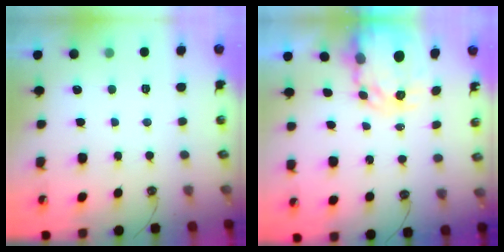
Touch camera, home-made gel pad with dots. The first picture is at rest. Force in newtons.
{"total": 5.5, "press": 5.5, "slide": 0.3}